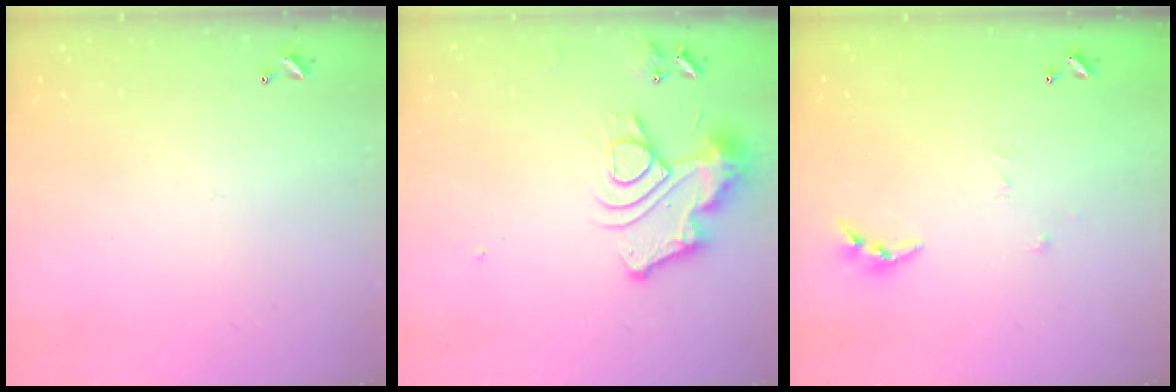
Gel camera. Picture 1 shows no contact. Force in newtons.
{"total": 13.0, "press": 12.9, "slide": 1.3}
{"total": 3.3, "press": 3.3, "slide": 0.4}